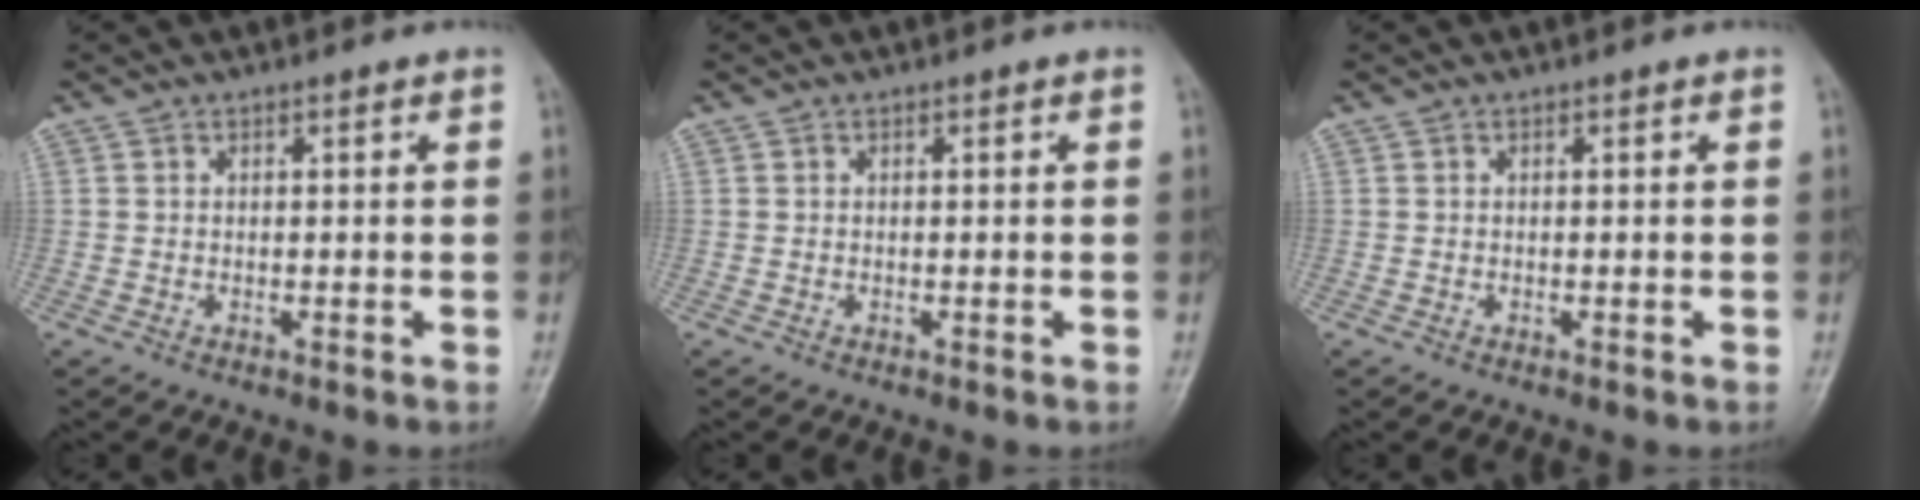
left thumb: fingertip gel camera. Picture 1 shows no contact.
{"total": 0.0}
{"total": 0.0}